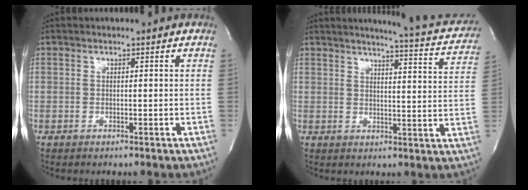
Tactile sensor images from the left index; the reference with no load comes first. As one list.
[{"total": 14.1, "force": [13.2, 1.2, 4.9], "torque": [-0.057, -0.046, 0.136]}]